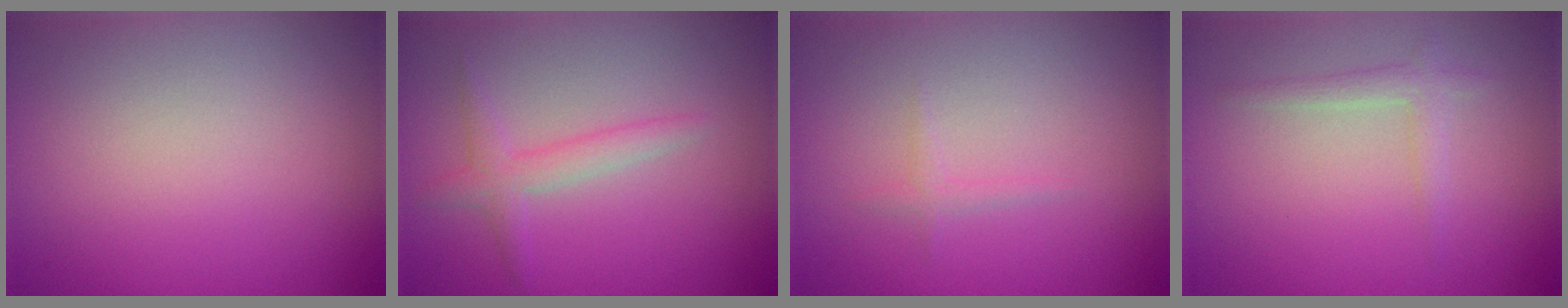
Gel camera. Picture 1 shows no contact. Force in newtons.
{"total": 2.0, "press": 2.0, "slide": 0.1}
{"total": 0.7, "press": 0.7, "slide": 0.0}
{"total": 1.6, "press": 1.6, "slide": 0.1}